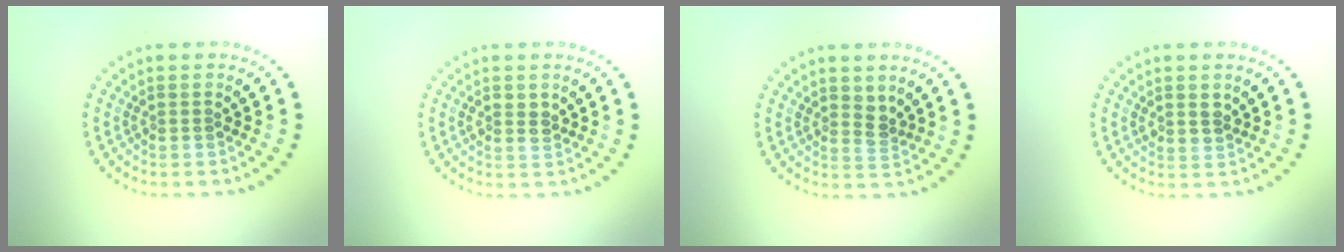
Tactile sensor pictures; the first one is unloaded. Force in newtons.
{"total": 1.4, "press": 1.3, "slide": 0.4}
{"total": 1.4, "press": 1.1, "slide": 0.8}
{"total": 1.1, "press": 0.9, "slide": 0.5}